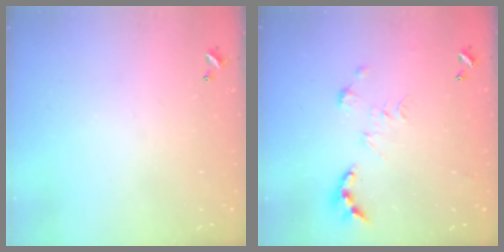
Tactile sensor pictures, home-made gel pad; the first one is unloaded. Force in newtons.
{"total": 0.0}